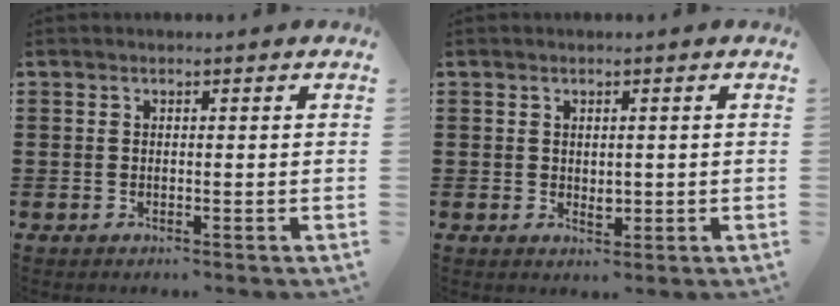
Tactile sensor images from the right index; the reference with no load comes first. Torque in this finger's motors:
{"motor_torque": [0.38, 0.38, 0.00, 0.00]}